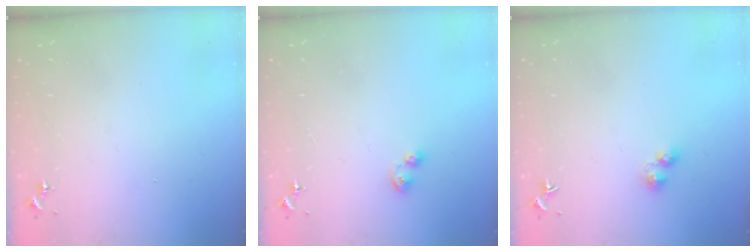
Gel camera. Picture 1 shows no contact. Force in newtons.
{"total": 5.3, "press": 5.2, "slide": 0.6}
{"total": 3.2, "press": 3.2, "slide": 0.4}